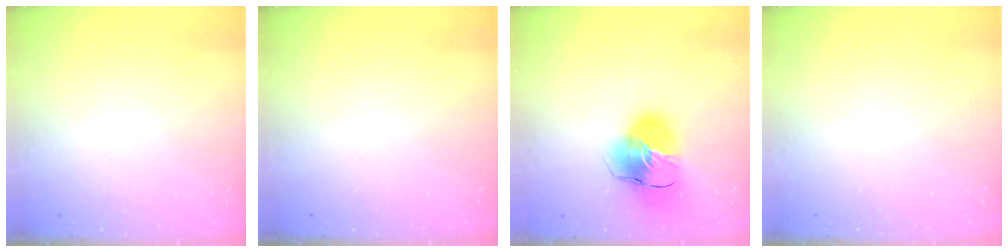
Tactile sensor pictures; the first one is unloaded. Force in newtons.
{"total": 0.0}
{"total": 16.2, "press": 16.0, "slide": 2.3}
{"total": 0.0}